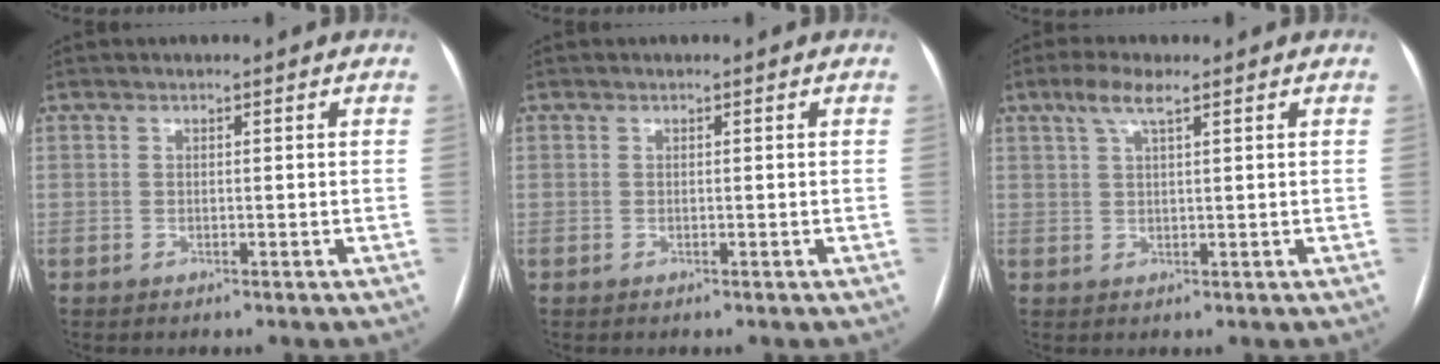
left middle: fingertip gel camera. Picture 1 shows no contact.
{"total": 0.0}
{"total": 3.7, "force": [2.2, 0.4, 2.9], "torque": [-0.064, 0.011, 0.046]}